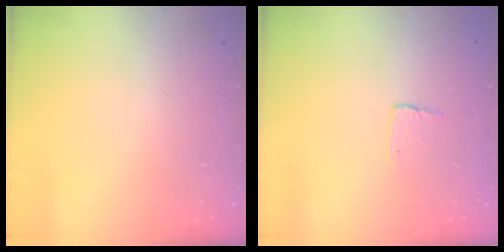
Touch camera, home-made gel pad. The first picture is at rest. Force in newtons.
{"total": 3.6, "press": 3.6, "slide": 0.3}